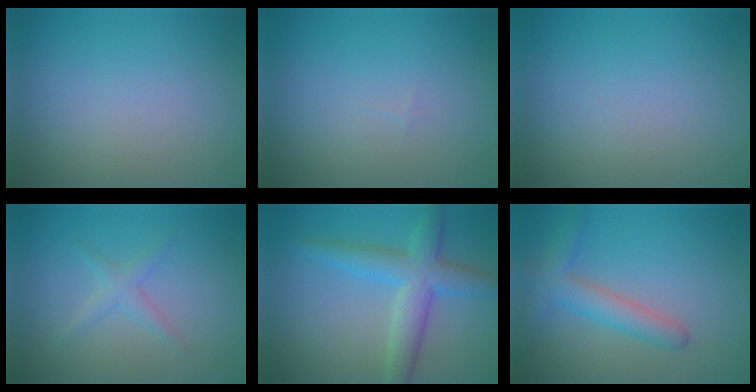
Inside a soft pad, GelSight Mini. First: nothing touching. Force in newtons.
{"total": 0.0}
{"total": 0.0}
{"total": 1.4, "press": 1.4, "slide": 0.1}
{"total": 5.3, "press": 5.3, "slide": 0.1}
{"total": 3.7, "press": 3.7, "slide": 0.2}